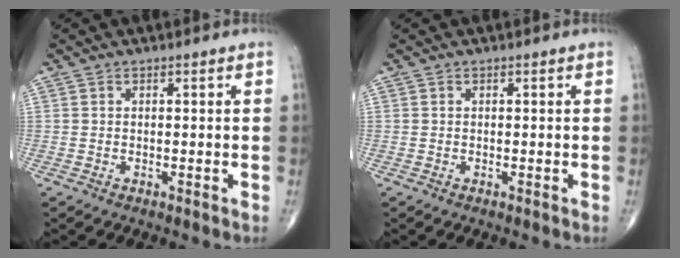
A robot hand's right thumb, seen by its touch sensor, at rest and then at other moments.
{"total": 0.0}